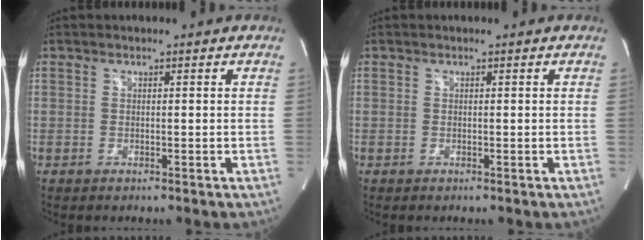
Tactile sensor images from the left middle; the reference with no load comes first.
{"total": 0.0}